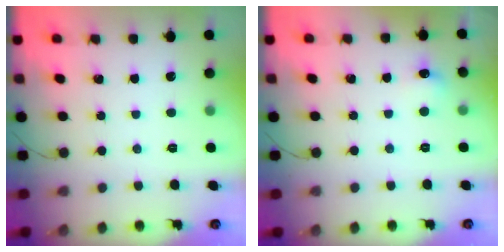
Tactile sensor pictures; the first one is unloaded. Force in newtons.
{"total": 5.3, "press": 5.2, "slide": 1.2}